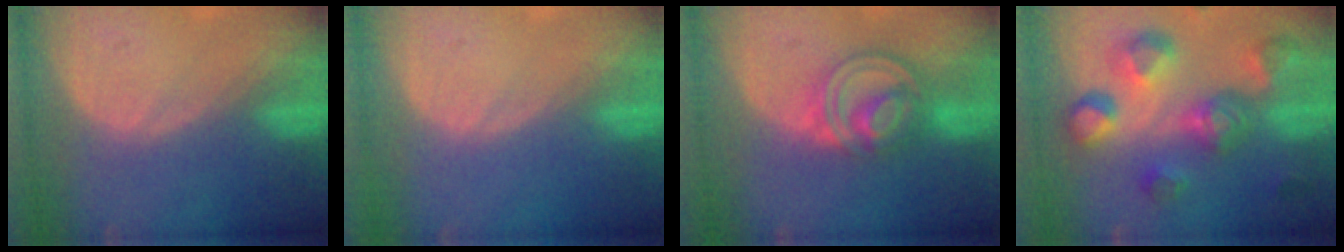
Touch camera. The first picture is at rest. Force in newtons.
{"total": 0.0}
{"total": 7.9, "press": 6.8, "slide": 4.1}
{"total": 11.3, "press": 10.1, "slide": 5.1}